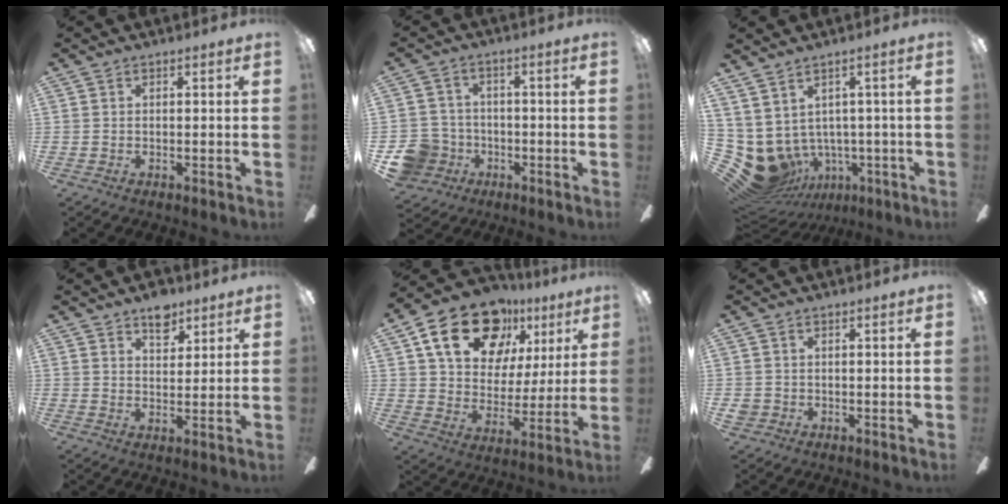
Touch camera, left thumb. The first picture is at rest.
{"total": 9.7, "force": [-3.9, 8.4, 2.6], "torque": [-0.089, 0.031, -0.068]}
{"total": 7.5, "force": [-1.0, 6.8, 3.0], "torque": [-0.110, -0.015, -0.007]}
{"total": 6.9, "force": [4.8, 3.9, 3.2], "torque": [-0.027, -0.021, 0.080]}
{"total": 20.8, "force": [11.7, 13.3, 10.9], "torque": [-0.176, -0.045, 0.210]}
{"total": 1.9, "force": [0.0, 1.8, 0.4], "torque": [-0.009, 0.004, -0.002]}